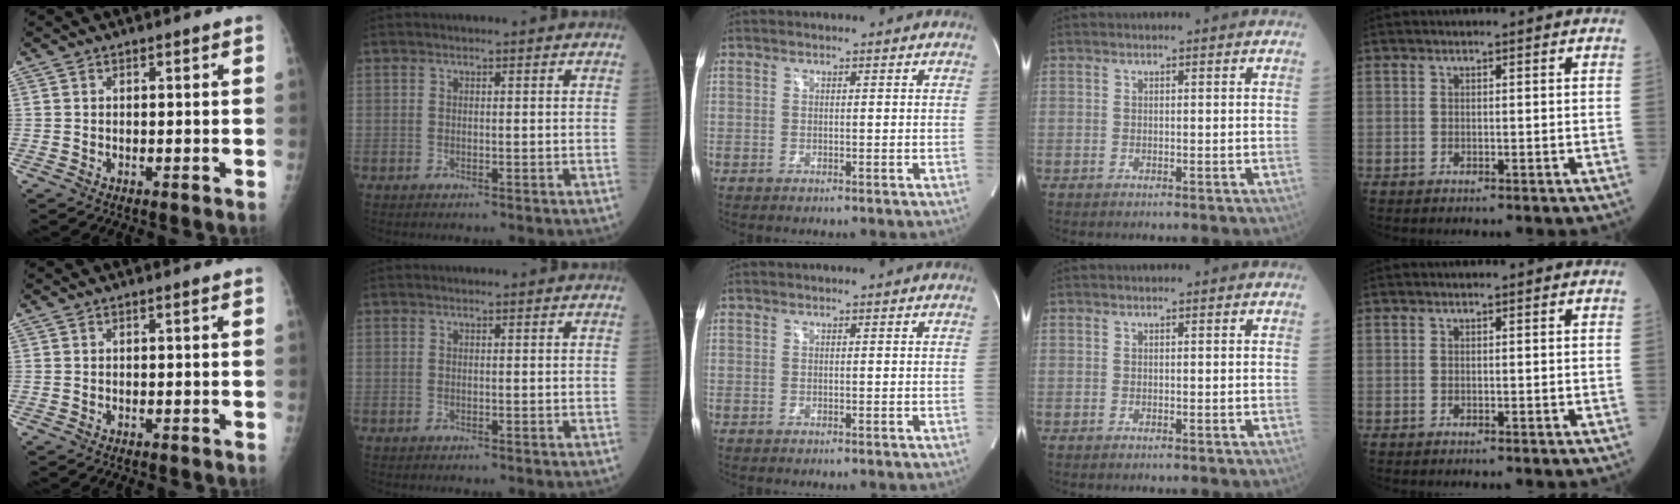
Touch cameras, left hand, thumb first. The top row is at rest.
{}